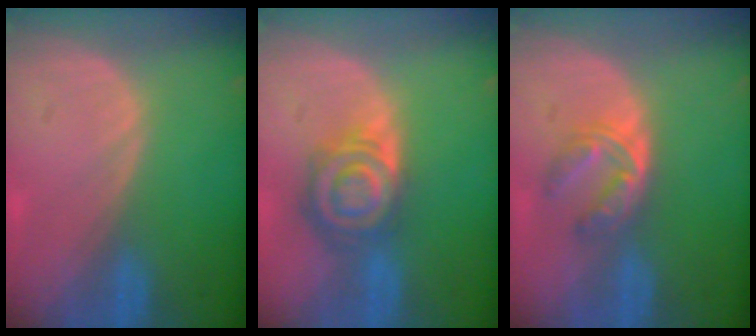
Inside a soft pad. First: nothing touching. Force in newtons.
{"total": 7.9, "press": 6.9, "slide": 3.8}
{"total": 6.0, "press": 4.8, "slide": 3.5}